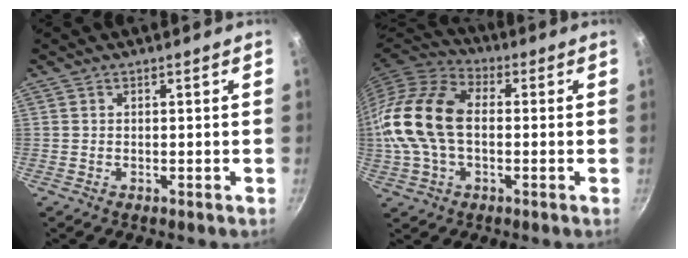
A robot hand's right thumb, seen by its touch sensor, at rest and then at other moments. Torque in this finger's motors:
{"motor_torque": [1.69, 3.33, 1.82, -0.58, 0.26]}